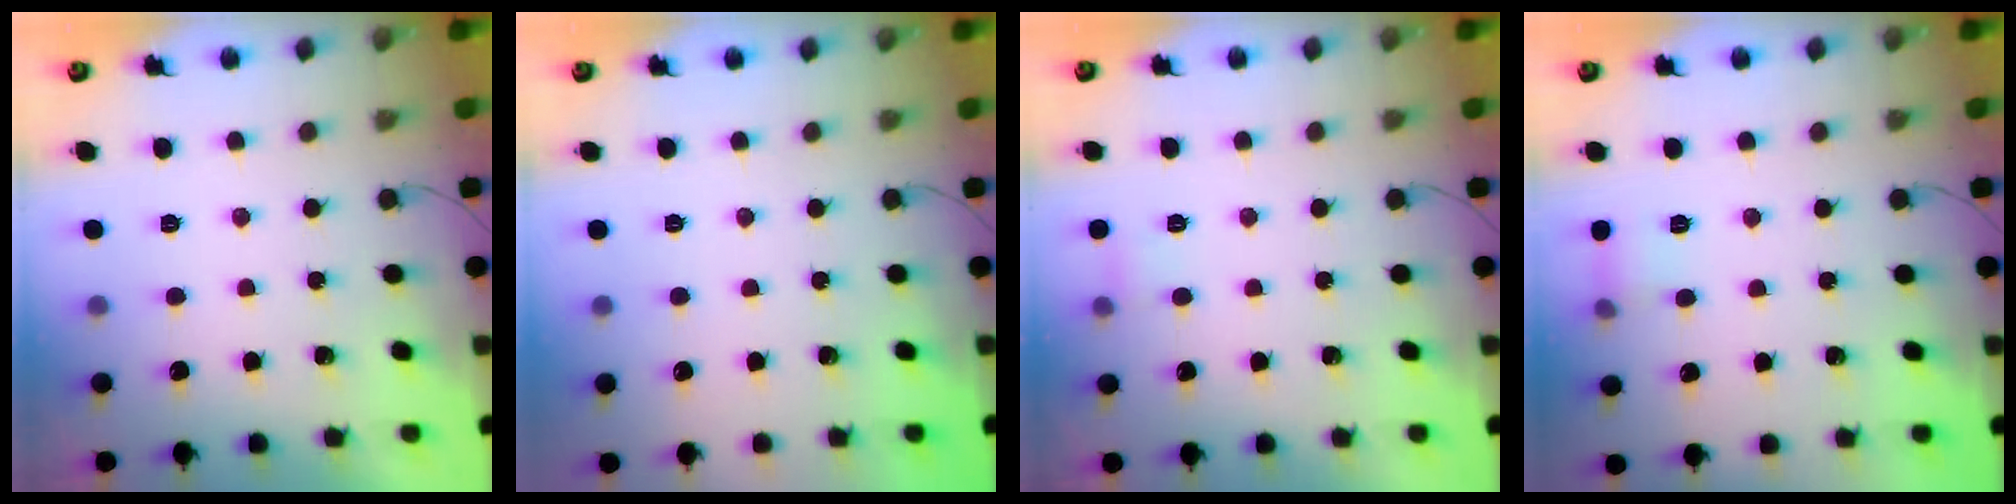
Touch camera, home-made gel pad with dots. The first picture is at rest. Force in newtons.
{"total": 0.0}
{"total": 7.5, "press": 3.4, "slide": 6.7}
{"total": 5.7, "press": 5.4, "slide": 1.8}